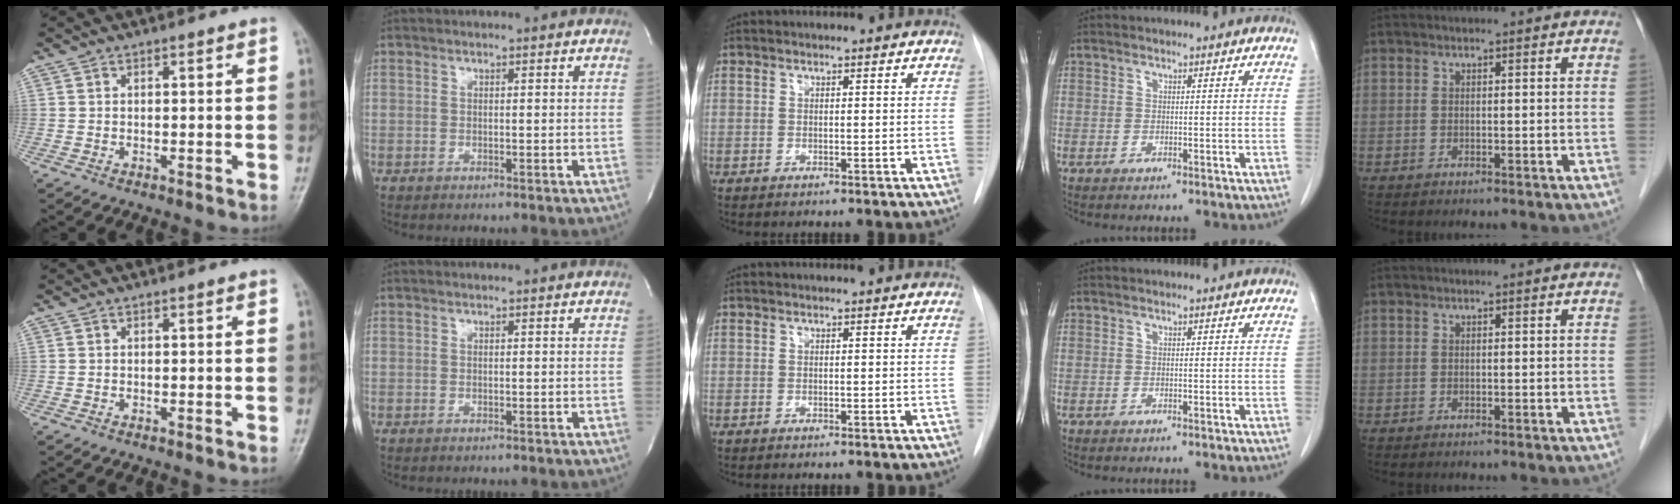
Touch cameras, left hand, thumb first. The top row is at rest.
{}